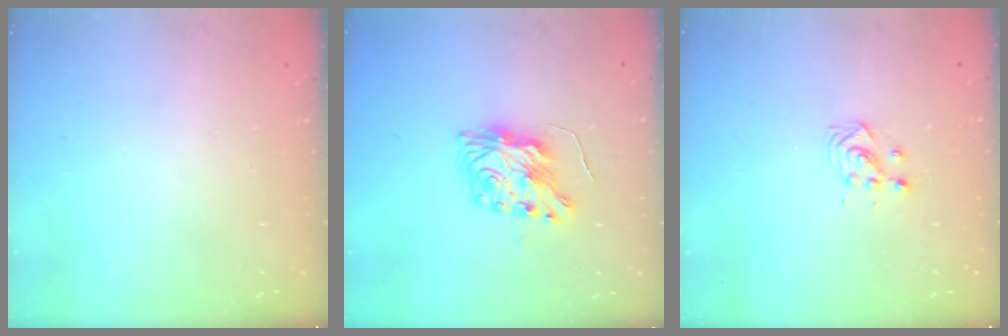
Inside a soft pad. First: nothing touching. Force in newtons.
{"total": 8.5, "press": 8.4, "slide": 0.4}
{"total": 2.9, "press": 2.9, "slide": 0.3}